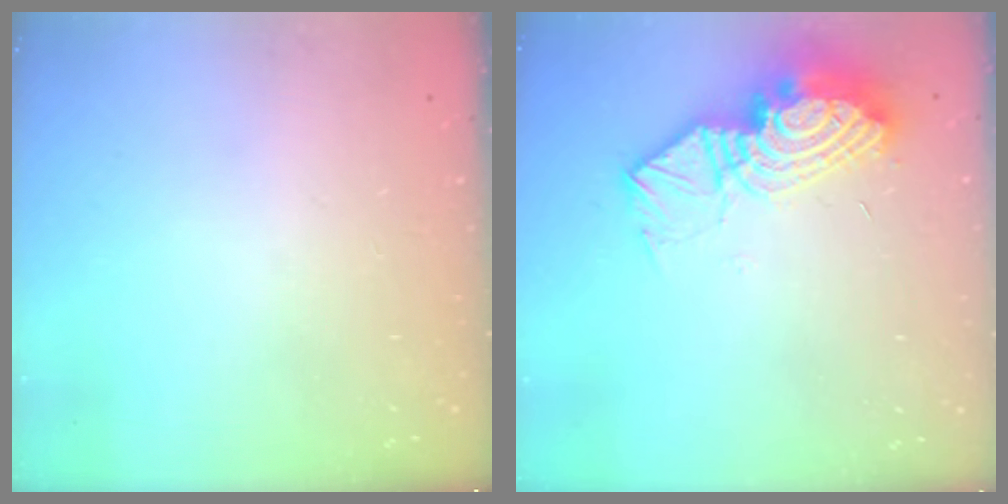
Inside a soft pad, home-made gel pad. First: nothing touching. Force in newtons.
{"total": 18.7, "press": 16.6, "slide": 8.7}